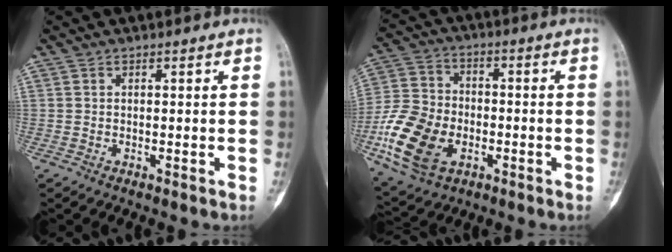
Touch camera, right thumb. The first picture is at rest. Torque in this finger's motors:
{"motor_torque": [-0.20, 0.77, 1.71, -0.57, 0.07]}